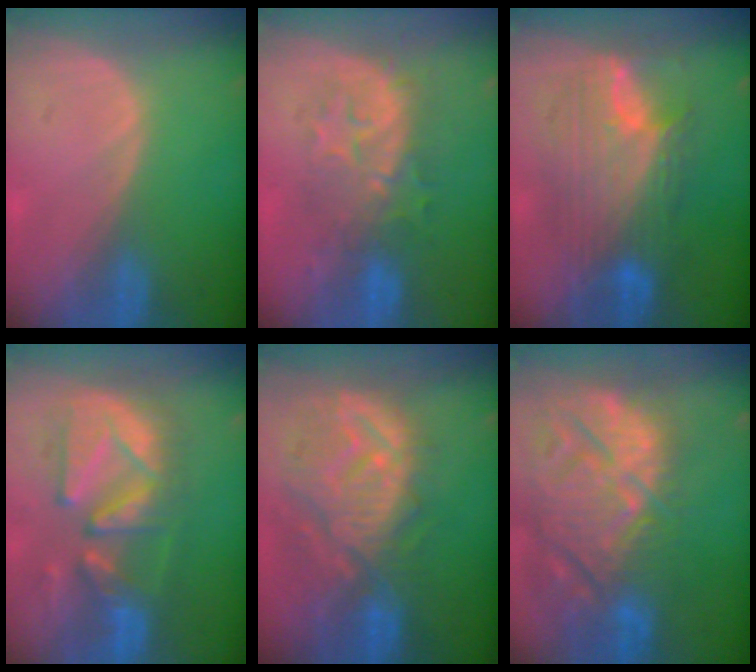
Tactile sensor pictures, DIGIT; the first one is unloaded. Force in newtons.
{"total": 8.0, "press": 8.0, "slide": 0.9}
{"total": 10.5, "press": 10.4, "slide": 0.7}
{"total": 11.1, "press": 10.7, "slide": 3.1}
{"total": 12.1, "press": 11.0, "slide": 5.2}
{"total": 15.3, "press": 13.1, "slide": 7.9}